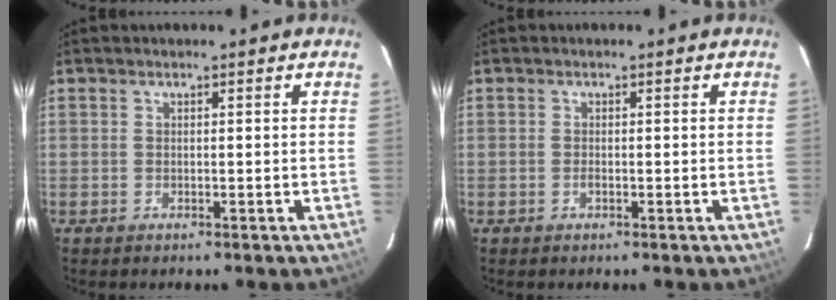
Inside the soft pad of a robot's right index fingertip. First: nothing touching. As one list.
[{"total": 0.6, "force": [-0.3, 0.3, 0.4], "torque": [-0.007, 0.001, -0.006]}]